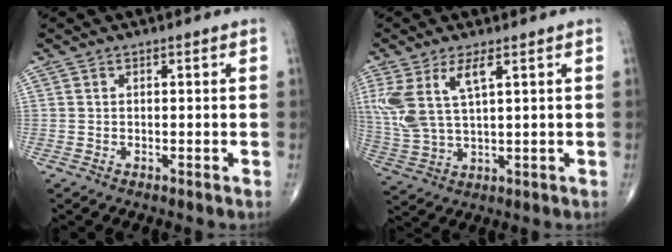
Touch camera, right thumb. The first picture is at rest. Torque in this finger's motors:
{"motor_torque": [0.07, 0.30, 0.79, 0.74, 0.10]}